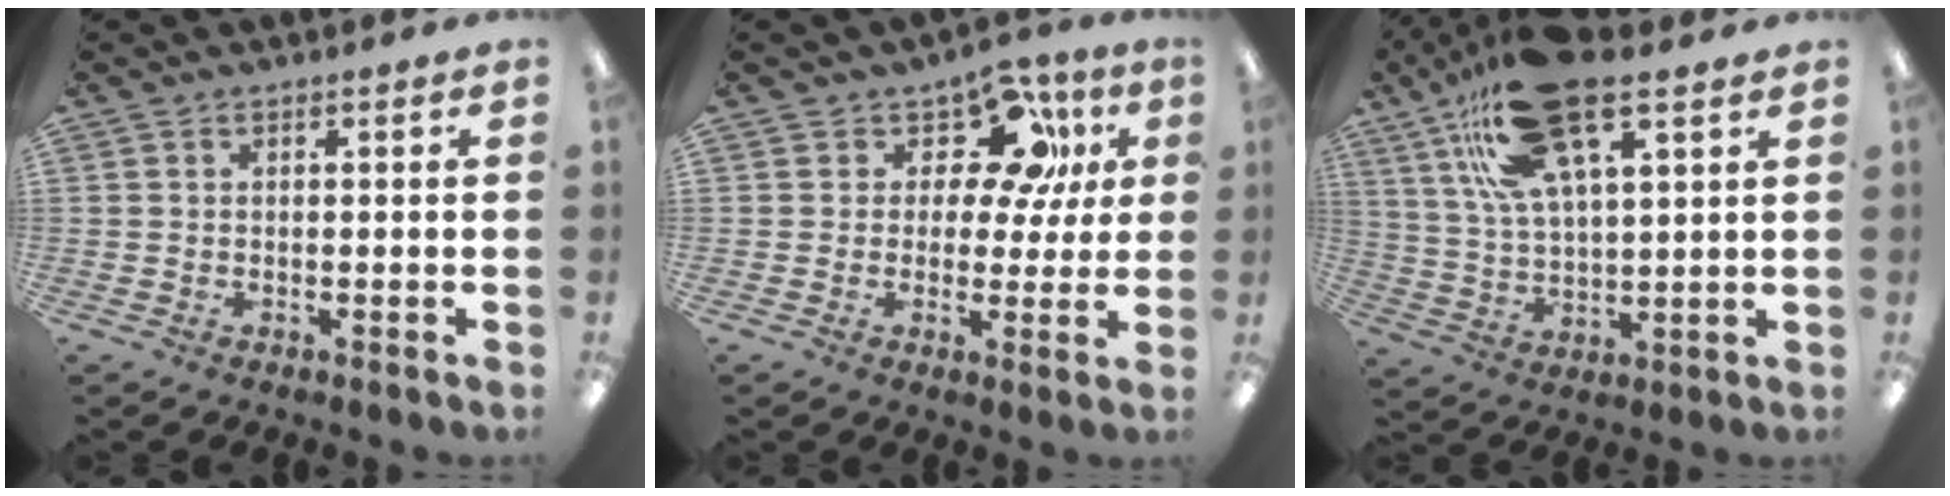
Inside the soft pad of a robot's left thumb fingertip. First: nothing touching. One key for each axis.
{"total": 10.9, "fx": 5.7, "fy": 7.1, "fz": 6.0, "tx": -0.104, "ty": -0.022, "tz": 0.106}
{"total": 20.4, "fx": 12.7, "fy": 7.4, "fz": 14.1, "tx": -0.255, "ty": -0.041, "tz": 0.220}